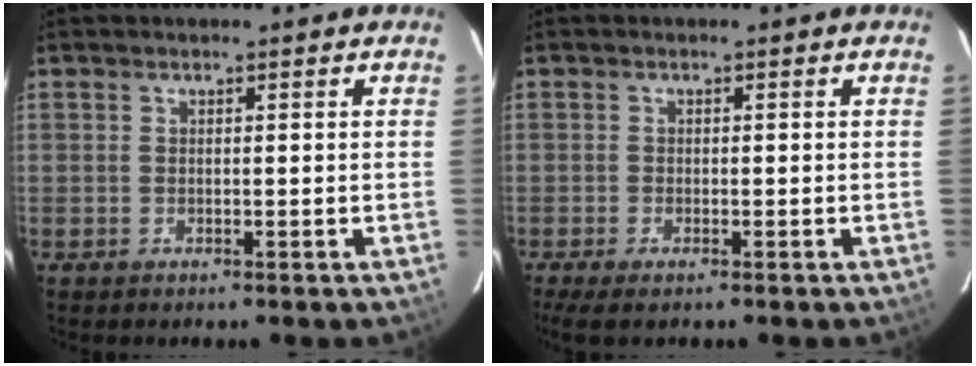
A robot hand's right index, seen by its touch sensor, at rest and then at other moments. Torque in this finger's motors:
{"motor_torque": [-0.05, -0.14, 0.15, 0.02]}